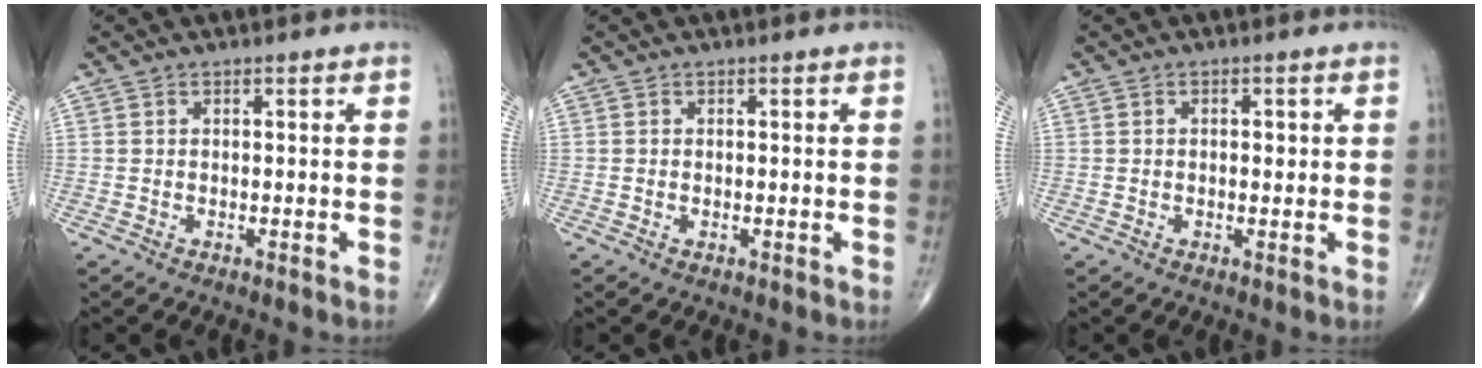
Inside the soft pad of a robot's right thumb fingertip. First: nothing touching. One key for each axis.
{"total": 0.0}
{"total": 1.6, "fx": 0.2, "fy": 0.8, "fz": 1.3, "tx": -0.018, "ty": 0.001, "tz": 0.002}